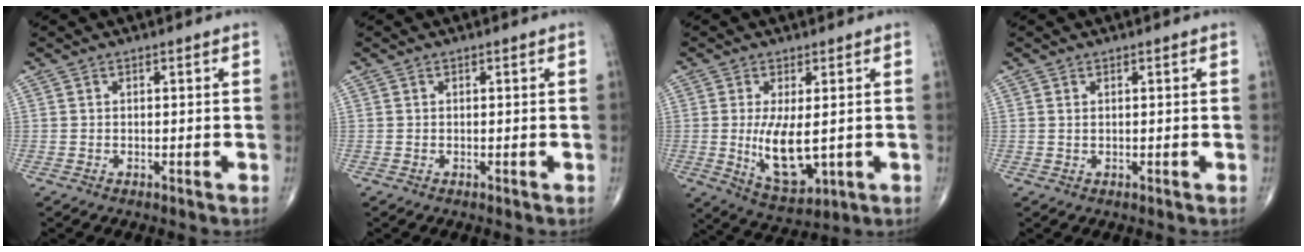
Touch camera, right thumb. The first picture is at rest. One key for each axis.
{"total": 0.0}
{"total": 9.8, "fx": -0.4, "fy": 4.2, "fz": 8.8, "tx": -0.153, "ty": -0.025, "tz": 0.010}
{"total": 0.6, "fx": 0.3, "fy": 0.3, "fz": 0.4, "tx": -0.009, "ty": 0.000, "tz": 0.007}